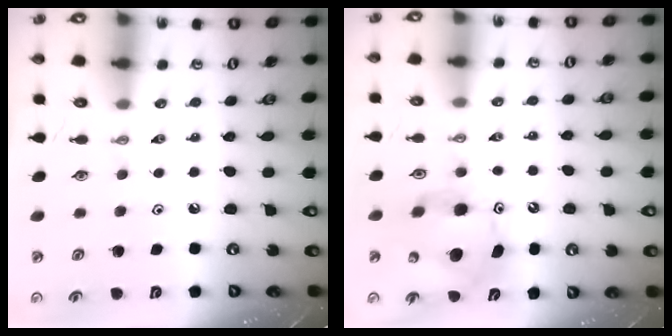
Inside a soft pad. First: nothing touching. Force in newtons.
{"total": 11.6, "press": 11.5, "slide": 1.1}